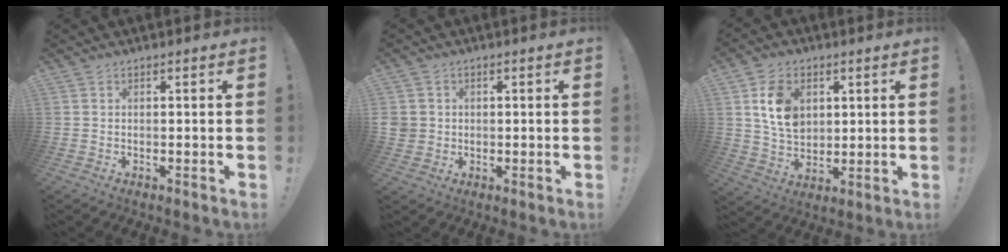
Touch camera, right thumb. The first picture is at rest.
{"total": 3.4, "force": [0.4, 3.2, 1.0], "torque": [-0.021, 0.001, 0.009]}
{"total": 12.3, "force": [4.1, 9.4, 6.9], "torque": [-0.107, -0.005, 0.080]}